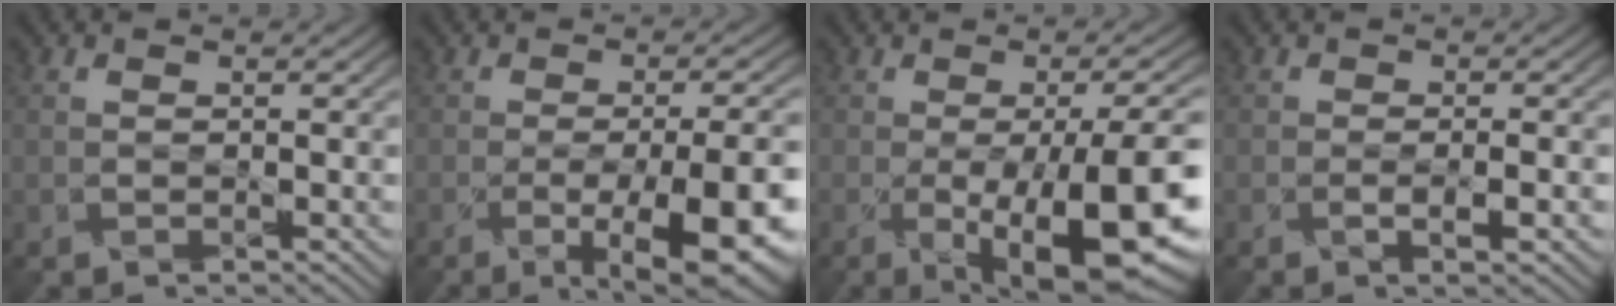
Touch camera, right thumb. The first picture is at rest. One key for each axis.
{"total": 12.3, "fx": -5.2, "fy": 3.9, "fz": 10.5, "tx": -0.136, "ty": -0.016, "tz": -0.065}
{"total": 14.1, "fx": -4.1, "fy": 4.6, "fz": 12.7, "tx": -0.181, "ty": -0.033, "tz": -0.047}
{"total": 2.0, "fx": -1.1, "fy": 0.5, "fz": 1.6, "tx": -0.023, "ty": -0.005, "tz": -0.019}